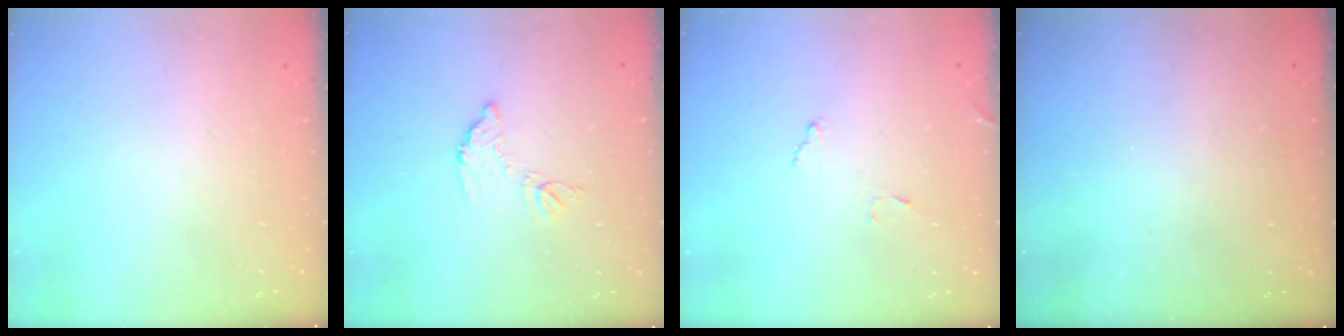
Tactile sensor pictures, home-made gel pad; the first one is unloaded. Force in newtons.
{"total": 7.4, "press": 7.4, "slide": 0.4}
{"total": 8.1, "press": 8.1, "slide": 0.6}
{"total": 3.0, "press": 3.0, "slide": 0.1}